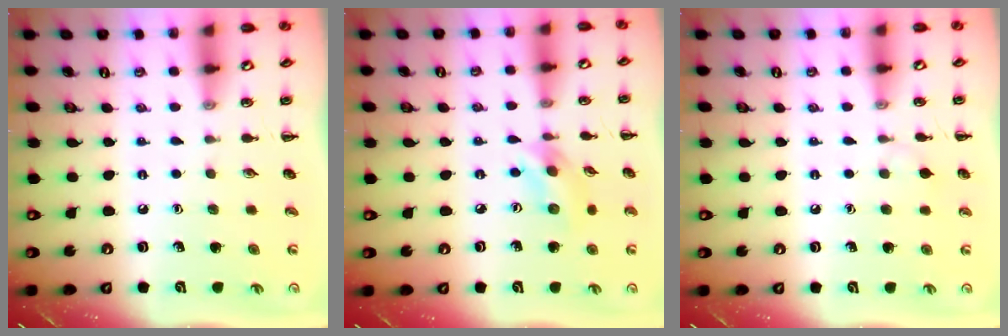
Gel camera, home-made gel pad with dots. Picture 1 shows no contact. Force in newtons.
{"total": 5.8, "press": 5.7, "slide": 0.6}
{"total": 4.0, "press": 3.7, "slide": 1.6}